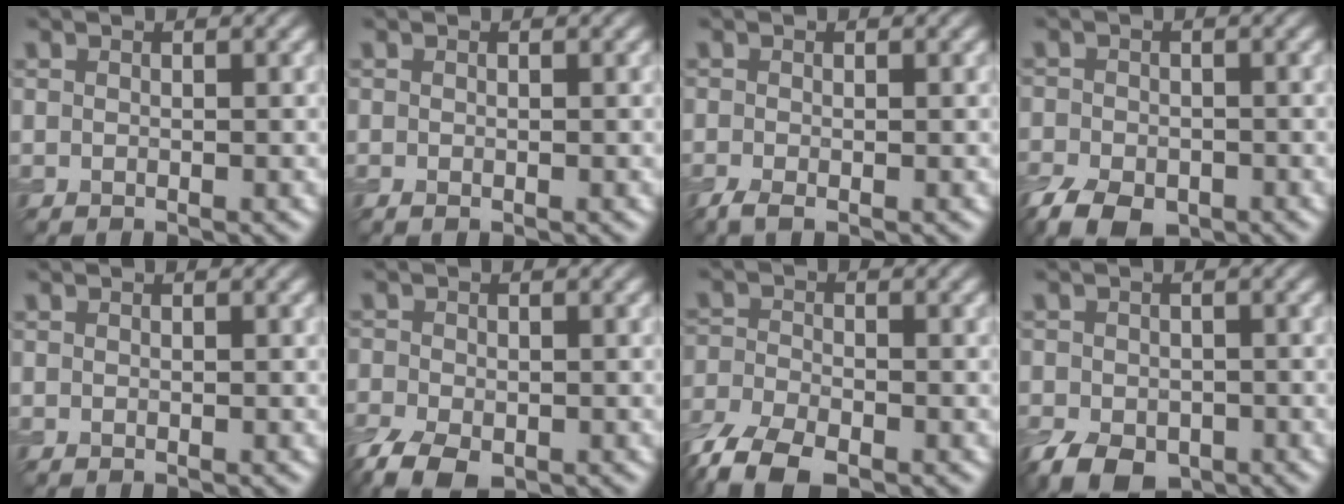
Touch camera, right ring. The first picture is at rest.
{"total": 0.0}
{"total": 1.3, "force": [-0.8, 0.4, 1.0], "torque": [-0.027, -0.007, -0.020]}
{"total": 5.7, "force": [-3.6, 3.1, 3.1], "torque": [-0.064, -0.020, -0.069]}
{"total": 0.0}
{"total": 5.0, "force": [-2.9, 2.6, 3.1], "torque": [-0.066, -0.012, -0.057]}
{"total": 6.5, "force": [-4.4, 2.8, 4.0], "torque": [-0.086, -0.022, -0.092]}
{"total": 4.9, "force": [-2.5, 3.2, 2.7], "torque": [-0.052, -0.015, -0.043]}